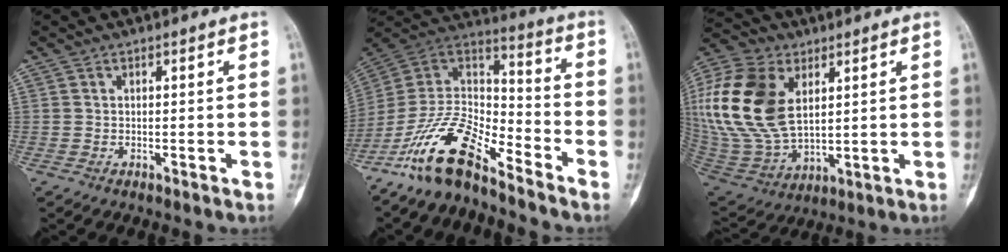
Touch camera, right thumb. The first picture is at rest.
{"total": 16.2, "force": [-11.7, 5.7, 9.7], "torque": [-0.162, 0.089, -0.226]}
{"total": 24.0, "force": [6.1, 14.7, 17.9], "torque": [-0.389, -0.020, 0.120]}